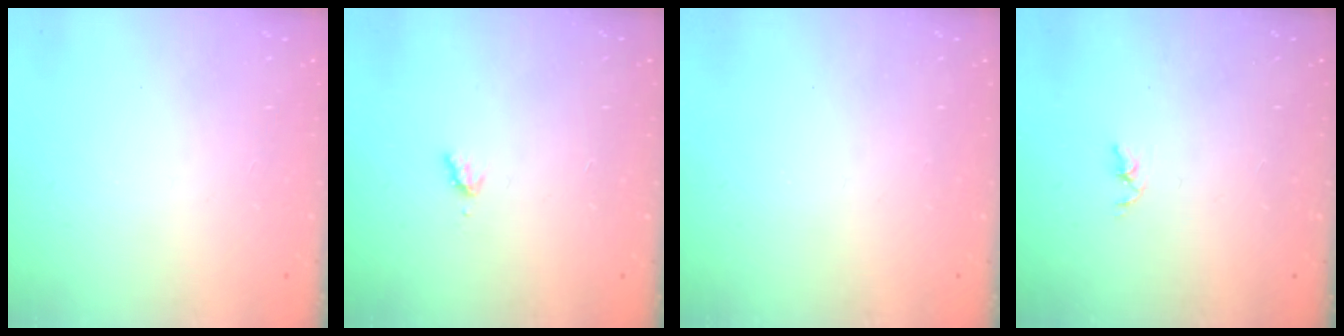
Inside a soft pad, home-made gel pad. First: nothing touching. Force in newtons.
{"total": 4.4, "press": 4.4, "slide": 0.3}
{"total": 0.0}
{"total": 1.8, "press": 1.7, "slide": 0.3}